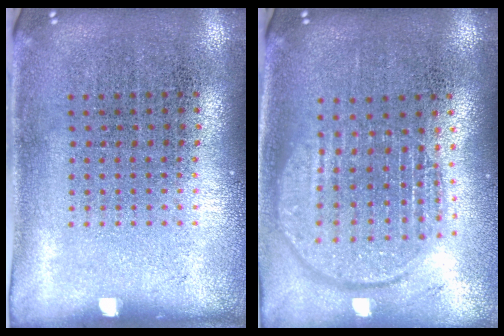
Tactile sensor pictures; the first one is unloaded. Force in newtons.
{"total": 1.9, "press": 1.7, "slide": 1.0}